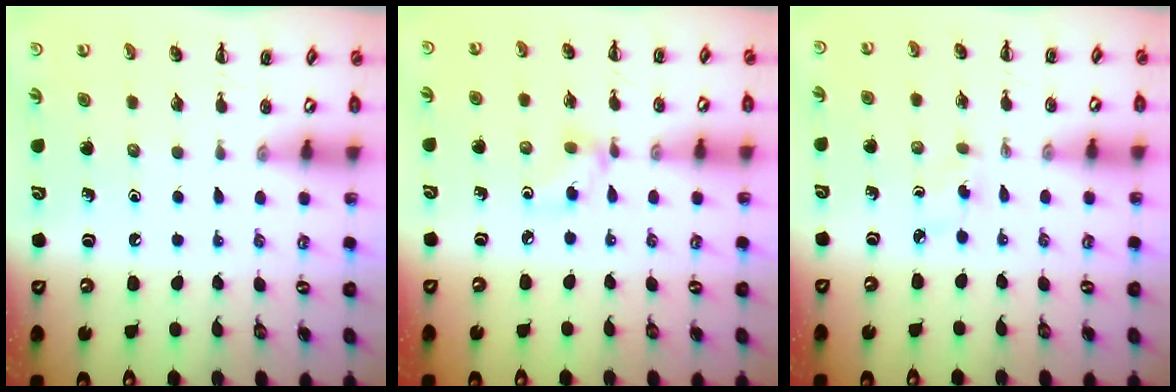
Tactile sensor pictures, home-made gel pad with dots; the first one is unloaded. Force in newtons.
{"total": 3.0, "press": 2.8, "slide": 1.2}
{"total": 3.2, "press": 3.1, "slide": 0.8}